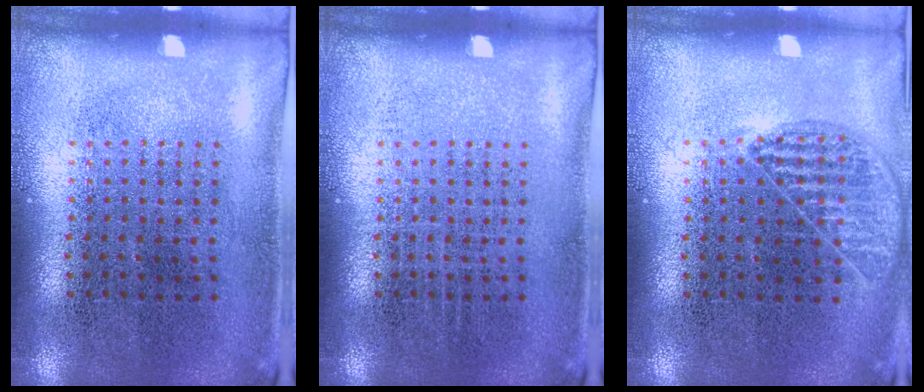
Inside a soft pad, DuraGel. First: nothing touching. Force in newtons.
{"total": 0.0}
{"total": 1.0, "press": 1.0, "slide": 0.3}